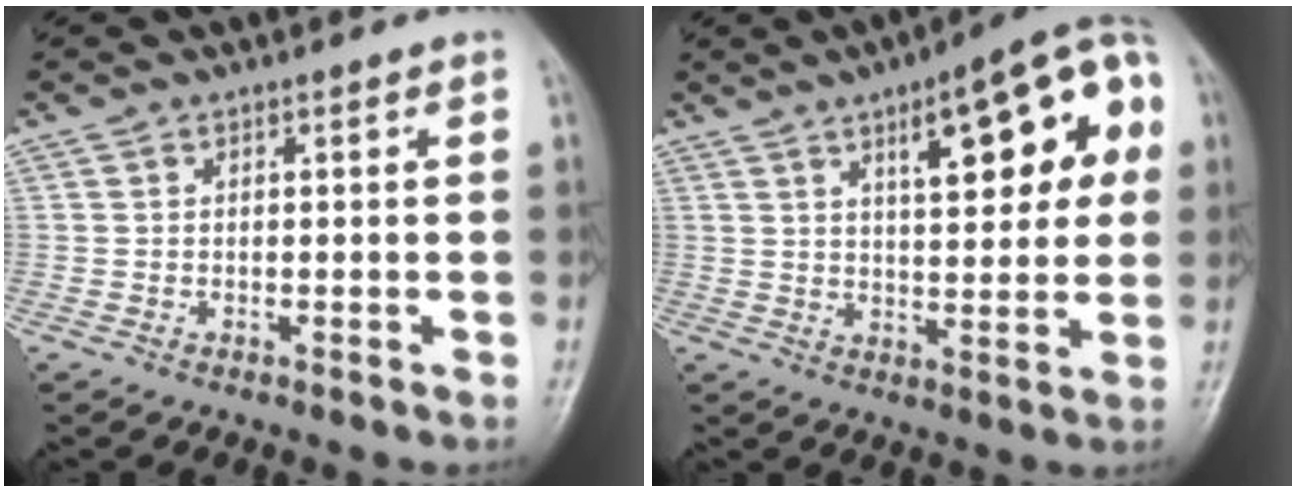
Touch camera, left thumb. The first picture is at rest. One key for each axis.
{"total": 17.2, "fx": 5.7, "fy": 6.1, "fz": 15.0, "tx": -0.165, "ty": 0.007, "tz": 0.070}